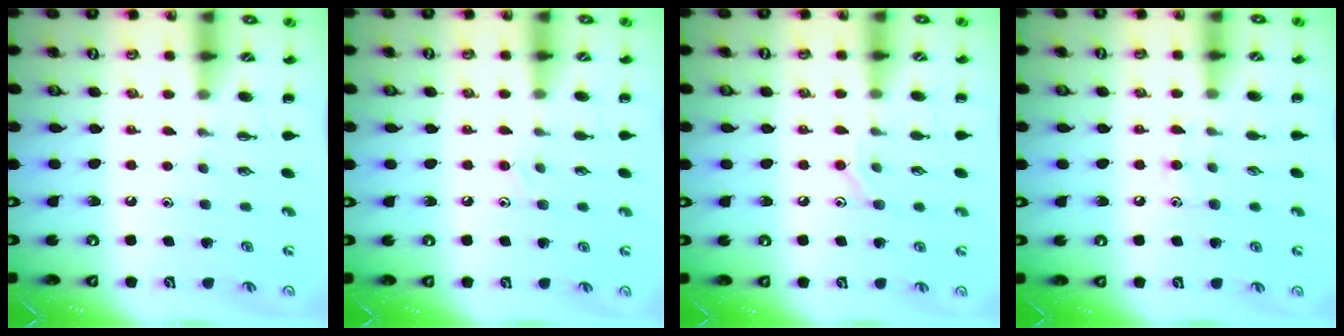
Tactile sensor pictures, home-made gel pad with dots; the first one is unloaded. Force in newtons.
{"total": 7.0, "press": 6.7, "slide": 2.0}
{"total": 8.2, "press": 8.0, "slide": 2.0}
{"total": 5.3, "press": 5.0, "slide": 1.7}